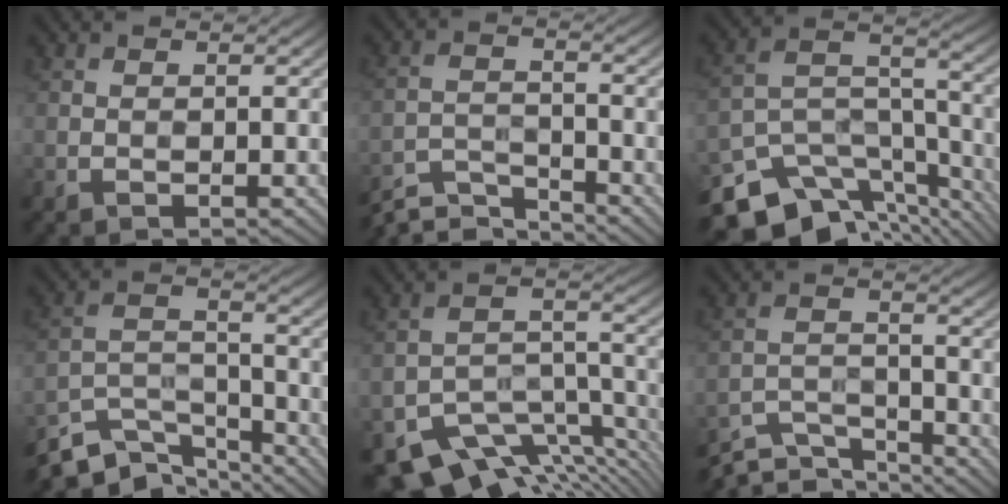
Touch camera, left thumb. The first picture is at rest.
{"total": 6.0, "force": [-5.5, 1.3, 2.0], "torque": [-0.045, -0.012, -0.106]}
{"total": 14.4, "force": [-10.9, 7.1, 6.3], "torque": [-0.147, -0.025, -0.160]}
{"total": 9.1, "force": [-7.5, 3.3, 4.0], "torque": [-0.083, -0.011, -0.145]}
{"total": 11.0, "force": [-8.3, 4.7, 5.5], "torque": [-0.094, -0.025, -0.127]}
{"total": 6.5, "force": [-5.8, 1.7, 2.5], "torque": [-0.057, -0.010, -0.110]}